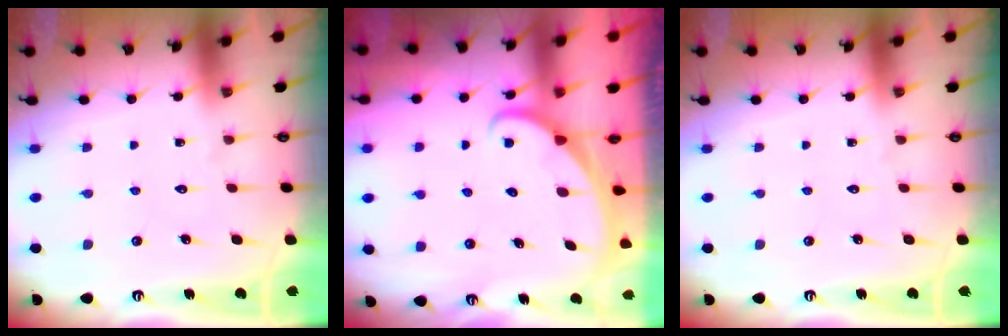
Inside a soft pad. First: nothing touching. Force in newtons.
{"total": 2.1, "press": 2.1, "slide": 0.0}
{"total": 0.0}